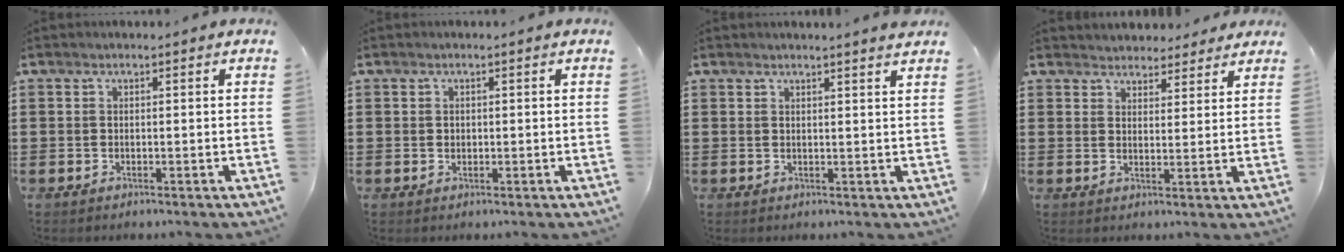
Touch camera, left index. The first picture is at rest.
{"total": 0.7, "force": [0.2, 0.6, 0.3], "torque": [-0.009, 0.005, 0.004]}
{"total": 1.8, "force": [1.7, -0.4, 0.5], "torque": [-0.013, -0.001, 0.033]}
{"total": 3.3, "force": [3.2, 1.0, -0.2], "torque": [-0.007, -0.005, 0.060]}